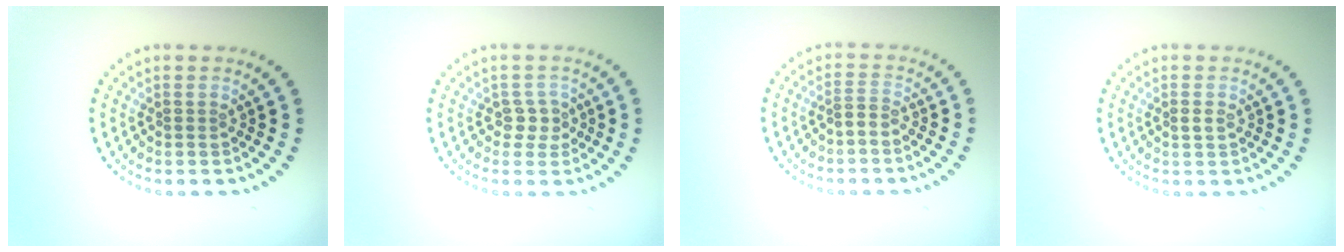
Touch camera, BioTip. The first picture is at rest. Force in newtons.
{"total": 1.8, "press": 1.6, "slide": 0.7}
{"total": 1.3, "press": 1.0, "slide": 0.8}
{"total": 1.0, "press": 1.0, "slide": 0.1}